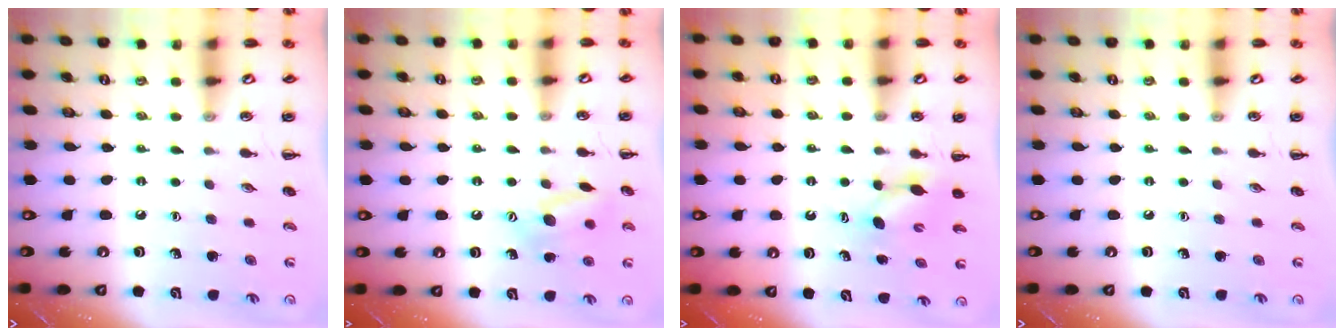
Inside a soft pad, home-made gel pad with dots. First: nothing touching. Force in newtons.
{"total": 11.9, "press": 11.9, "slide": 0.7}
{"total": 4.4, "press": 4.3, "slide": 0.6}
{"total": 0.0}